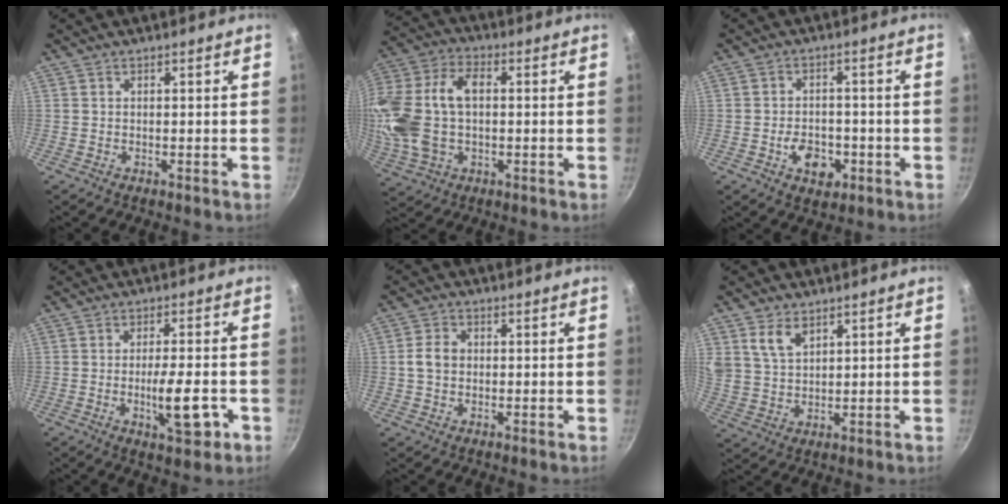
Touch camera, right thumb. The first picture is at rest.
{"total": 18.4, "force": [0.4, 11.7, 14.2], "torque": [-0.292, 0.029, 0.006]}
{"total": 7.3, "force": [-3.0, 4.9, 4.4], "torque": [-0.046, 0.021, -0.046]}
{"total": 8.7, "force": [-2.7, 2.6, 7.9], "torque": [-0.107, 0.010, -0.037]}
{"total": 4.2, "force": [0.0, 3.3, 2.5], "torque": [-0.037, 0.012, -0.005]}
{"total": 6.3, "force": [3.3, 4.1, 3.6], "torque": [-0.054, -0.016, 0.069]}